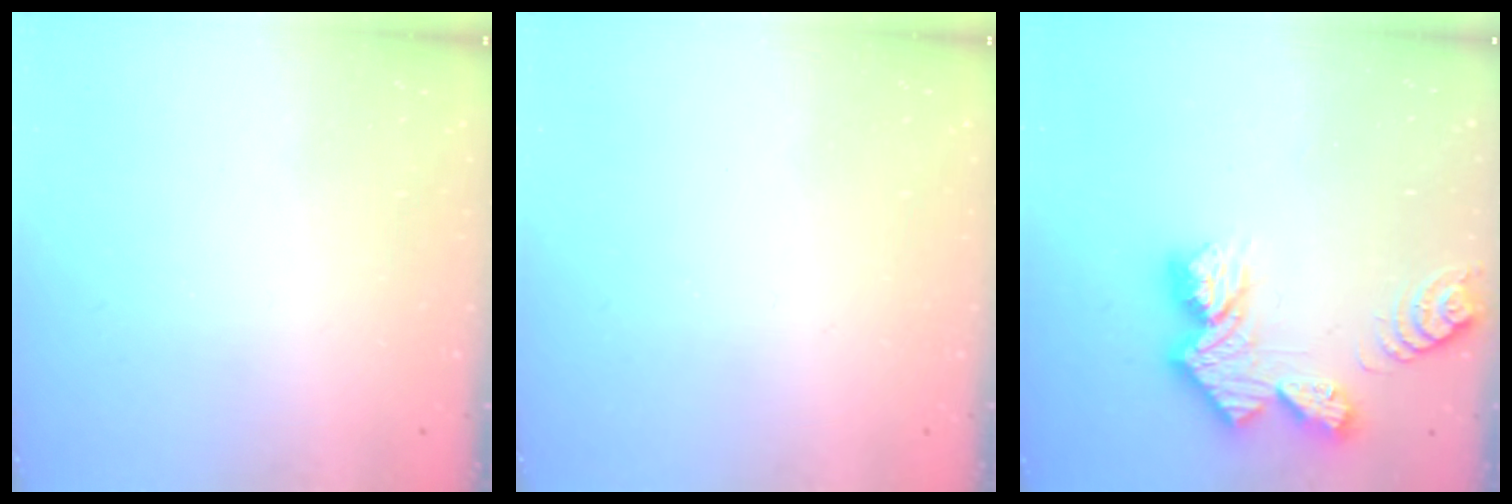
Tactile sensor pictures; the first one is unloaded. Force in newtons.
{"total": 0.0}
{"total": 11.9, "press": 11.8, "slide": 1.0}